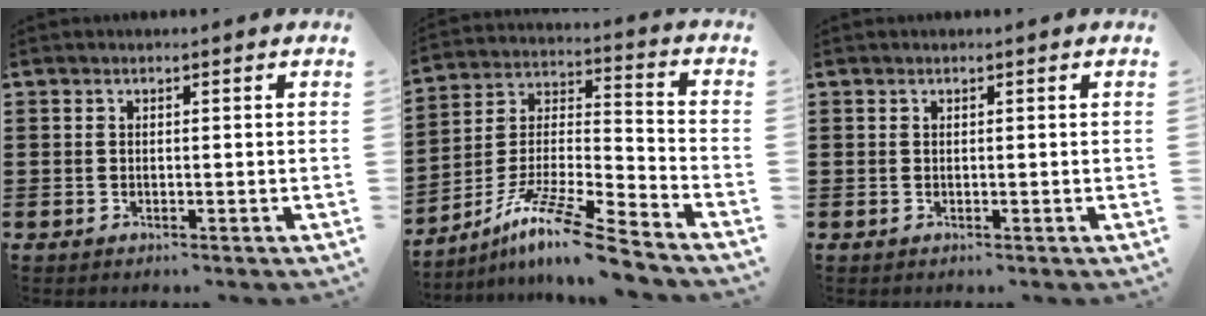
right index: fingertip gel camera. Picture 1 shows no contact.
{"total": 11.6, "force": [-9.1, 0.6, 7.2], "torque": [-0.133, 0.013, -0.178]}
{"total": 0.0}